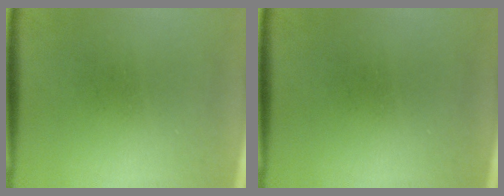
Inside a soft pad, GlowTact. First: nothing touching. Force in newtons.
{"total": 0.0}